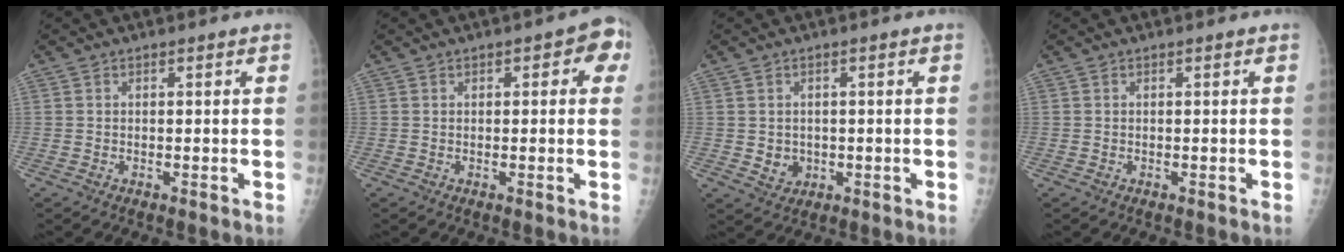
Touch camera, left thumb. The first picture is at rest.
{"total": 5.0, "force": [1.4, 2.4, 4.2], "torque": [-0.025, 0.007, 0.009]}
{"total": 3.2, "force": [-0.2, 2.9, 1.4], "torque": [-0.010, -0.001, 0.008]}
{"total": 0.0}